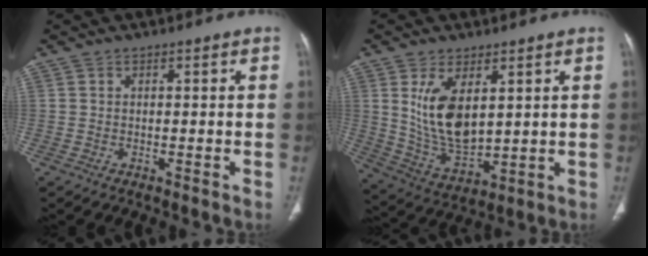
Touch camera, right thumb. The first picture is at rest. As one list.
[{"total": 11.8, "force": [3.4, 6.1, 9.5], "torque": [-0.165, -0.027, 0.083]}]